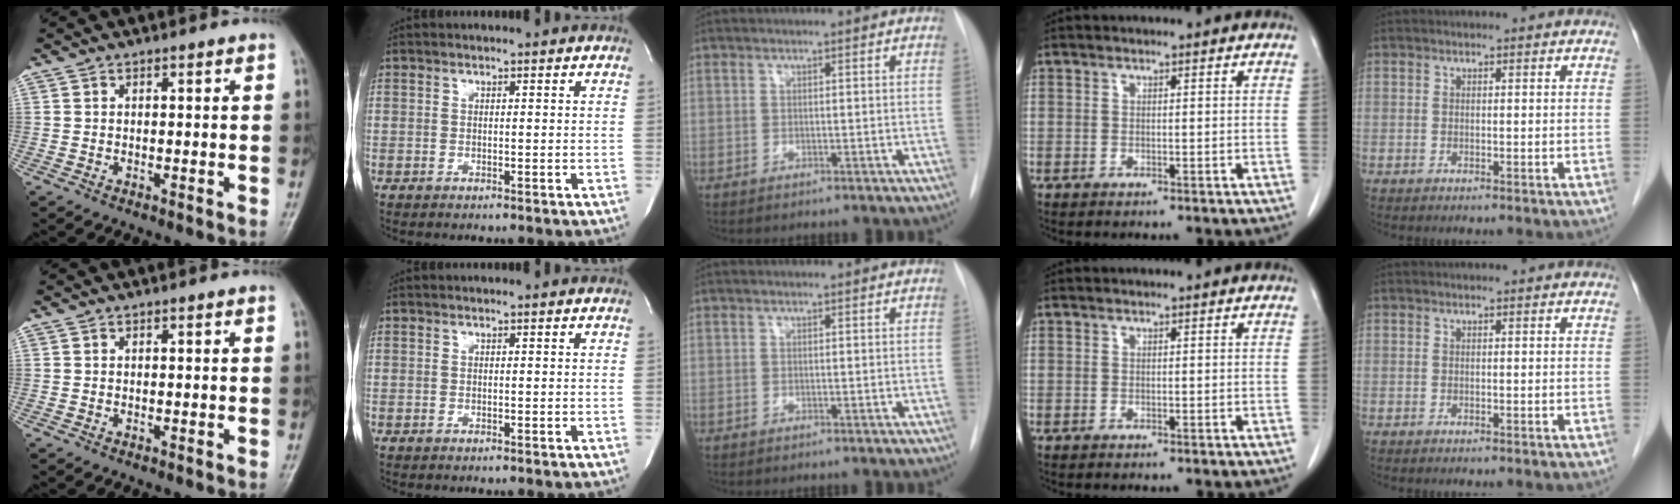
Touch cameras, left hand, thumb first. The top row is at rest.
{}